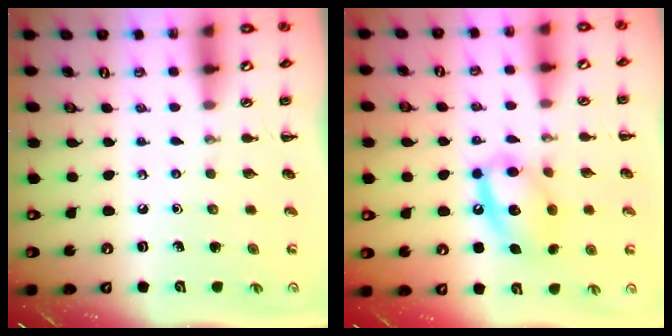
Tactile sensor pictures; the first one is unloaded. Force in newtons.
{"total": 13.3, "press": 13.1, "slide": 2.4}